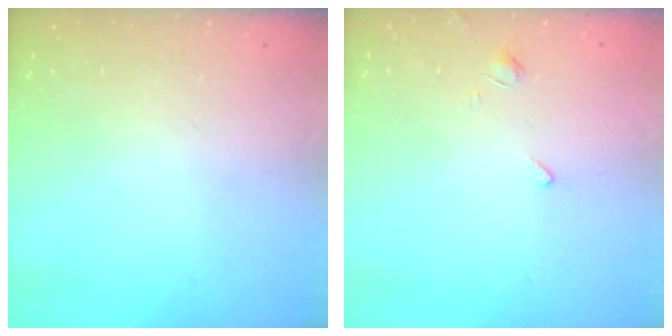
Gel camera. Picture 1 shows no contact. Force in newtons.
{"total": 1.7, "press": 1.6, "slide": 0.5}